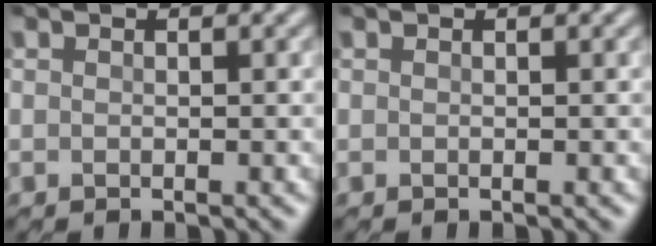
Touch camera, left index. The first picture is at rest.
{"total": 0.0}